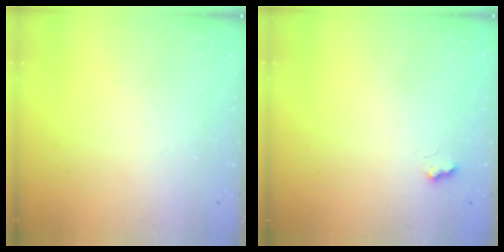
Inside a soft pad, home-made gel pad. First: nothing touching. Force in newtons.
{"total": 3.4, "press": 3.4, "slide": 0.4}